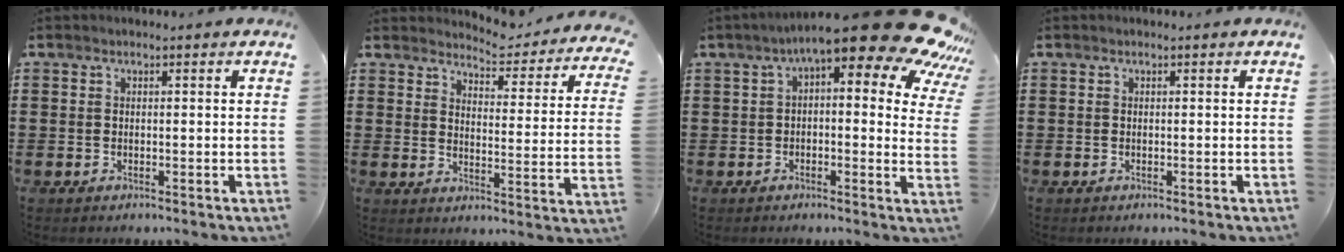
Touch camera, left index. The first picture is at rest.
{"total": 4.3, "force": [4.2, 0.0, 1.0], "torque": [-0.029, -0.042, 0.063]}
{"total": 13.2, "force": [9.2, 2.0, 9.3], "torque": [-0.151, -0.064, 0.147]}
{"total": 0.0}